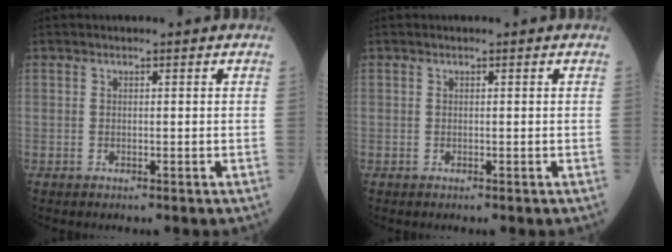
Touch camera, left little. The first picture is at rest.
{"total": 0.0}